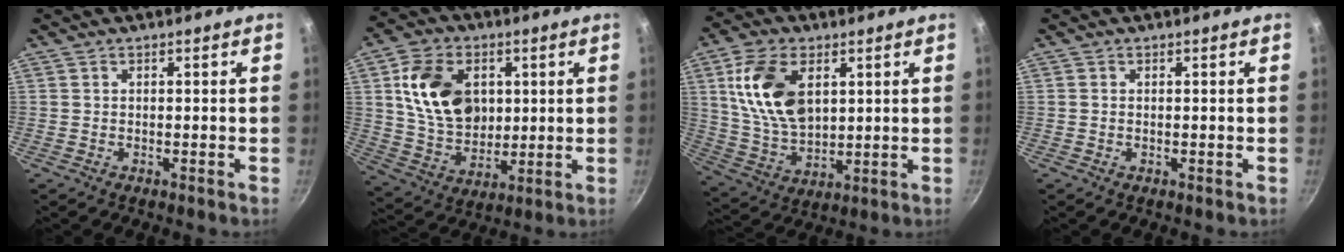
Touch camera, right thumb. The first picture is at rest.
{"total": 16.2, "force": [3.7, 11.8, 10.5], "torque": [-0.162, -0.007, 0.073]}
{"total": 15.3, "force": [4.5, 9.3, 11.3], "torque": [-0.191, -0.019, 0.096]}
{"total": 0.0}